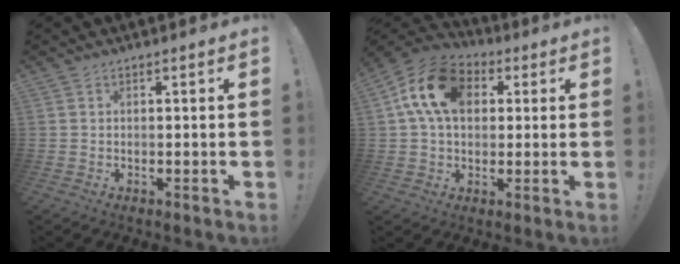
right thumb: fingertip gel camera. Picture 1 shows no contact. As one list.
[{"total": 16.3, "force": [4.7, 11.5, 10.6], "torque": [-0.171, 0.005, 0.089]}]